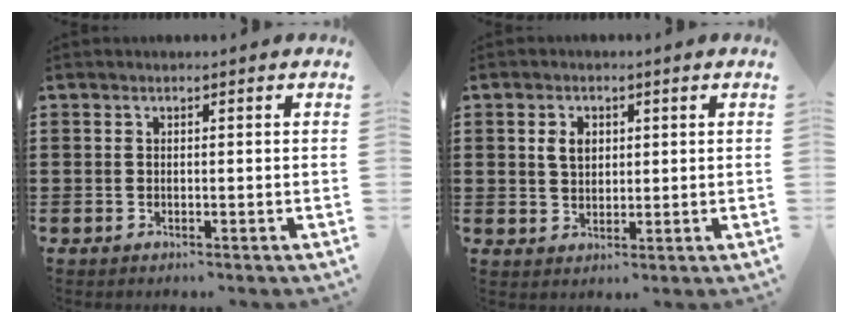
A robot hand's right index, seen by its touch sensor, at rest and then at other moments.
{"total": 3.1, "force": [0.9, 2.2, 2.0], "torque": [-0.047, 0.011, 0.015]}